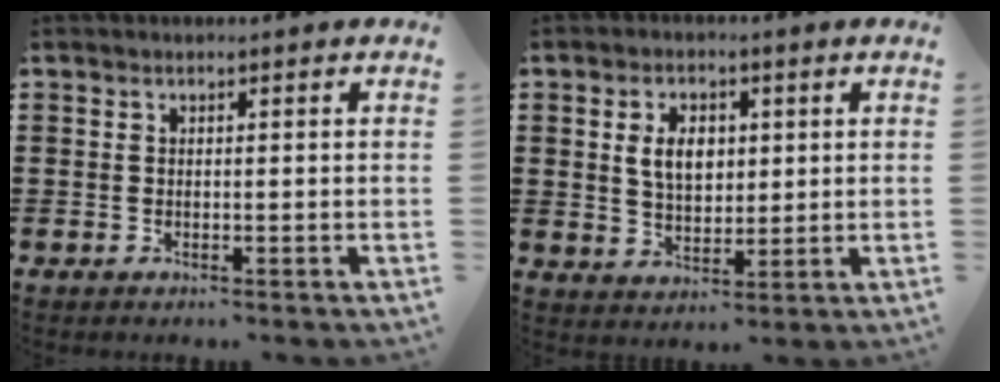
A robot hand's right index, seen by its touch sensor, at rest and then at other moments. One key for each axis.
{"total": 5.4, "fx": 1.2, "fy": 3.5, "fz": 4.0, "tx": -0.080, "ty": 0.011, "tz": 0.016}